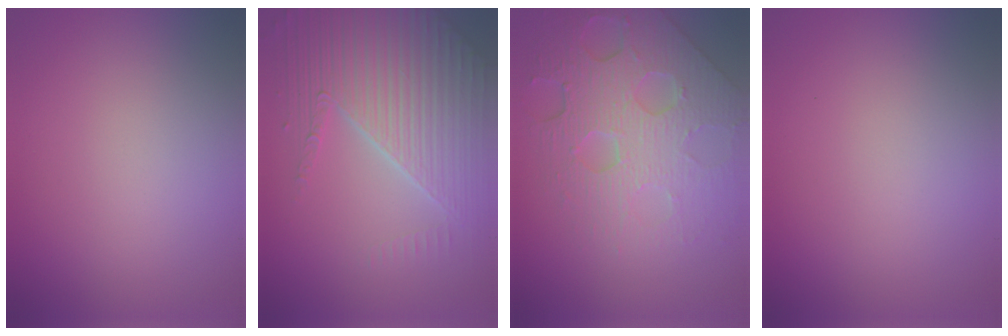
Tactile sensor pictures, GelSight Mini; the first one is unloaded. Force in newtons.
{"total": 7.0, "press": 5.4, "slide": 4.4}
{"total": 8.1, "press": 5.6, "slide": 5.9}
{"total": 0.0}